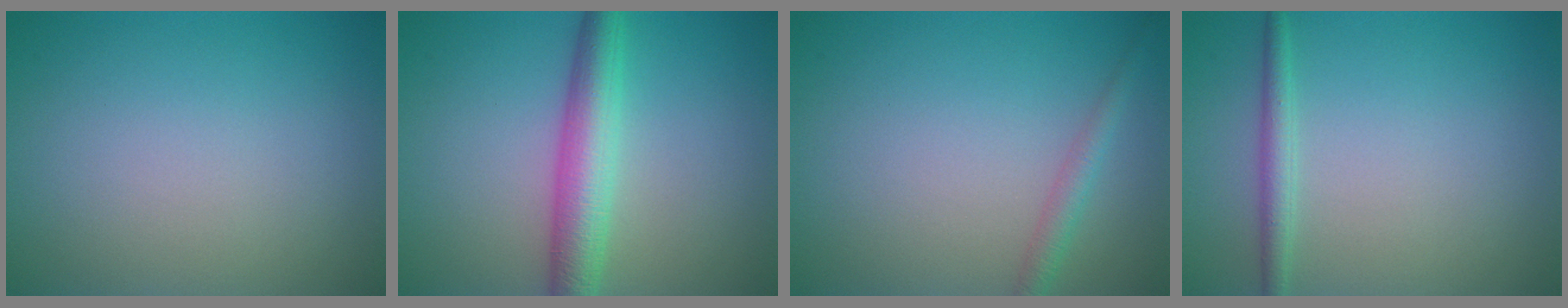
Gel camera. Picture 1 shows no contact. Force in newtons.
{"total": 5.0, "press": 5.0, "slide": 0.1}
{"total": 1.7, "press": 1.7, "slide": 0.1}
{"total": 1.8, "press": 1.8, "slide": 0.1}